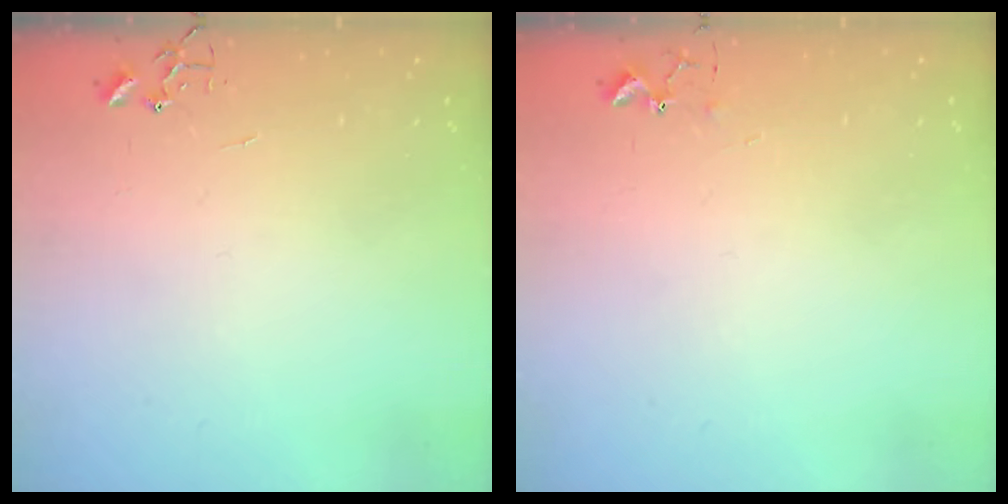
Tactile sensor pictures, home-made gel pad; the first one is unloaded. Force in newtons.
{"total": 5.6, "press": 5.5, "slide": 0.6}